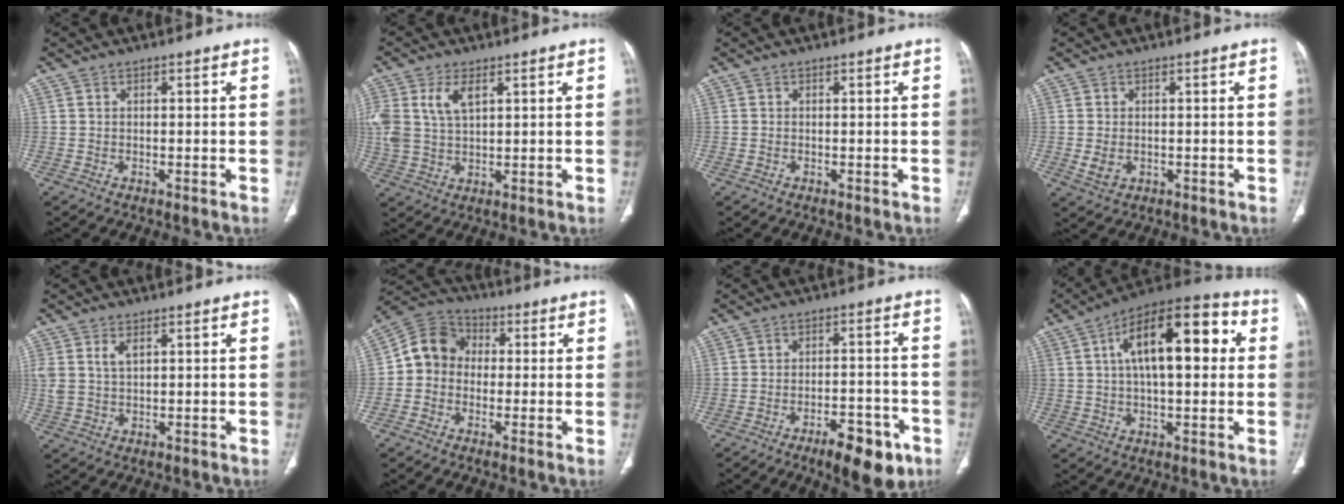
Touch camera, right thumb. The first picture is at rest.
{"total": 9.3, "force": [3.5, 5.2, 6.8], "torque": [-0.156, 0.001, 0.076]}
{"total": 0.0}
{"total": 3.1, "force": [-0.4, 2.3, 2.0], "torque": [-0.039, -0.002, -0.001]}
{"total": 3.8, "force": [1.7, 2.1, 2.8], "torque": [-0.057, -0.001, 0.041]}
{"total": 8.8, "force": [-0.3, 7.7, 4.2], "torque": [-0.060, 0.033, -0.023]}
{"total": 10.6, "force": [-6.1, 4.2, 7.6], "torque": [-0.091, 0.030, -0.085]}
{"total": 19.5, "force": [4.2, 8.6, 17.0], "torque": [-0.236, 0.028, 0.053]}